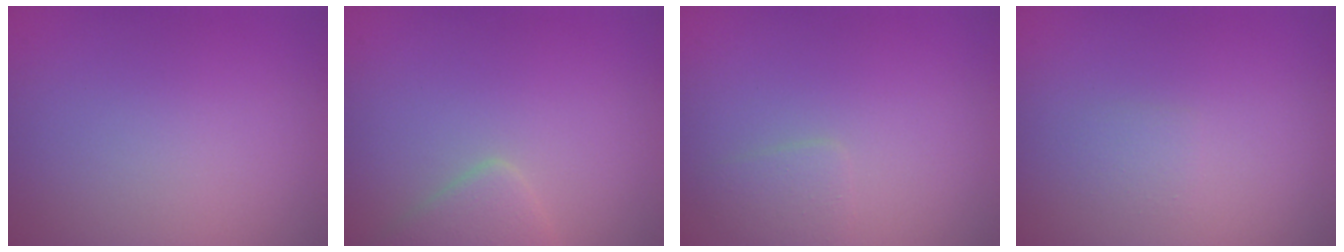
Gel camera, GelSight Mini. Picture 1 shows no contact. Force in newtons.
{"total": 2.7, "press": 2.7, "slide": 0.1}
{"total": 1.4, "press": 1.4, "slide": 0.0}
{"total": 0.8, "press": 0.8, "slide": 0.1}